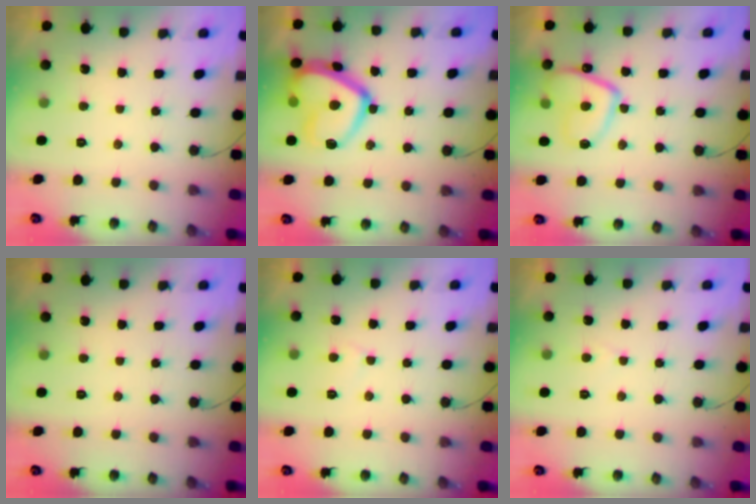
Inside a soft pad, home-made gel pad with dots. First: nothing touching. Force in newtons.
{"total": 18.0, "press": 17.9, "slide": 1.4}
{"total": 11.6, "press": 11.5, "slide": 1.4}
{"total": 0.0}
{"total": 2.8, "press": 2.8, "slide": 0.3}
{"total": 2.0, "press": 2.0, "slide": 0.2}